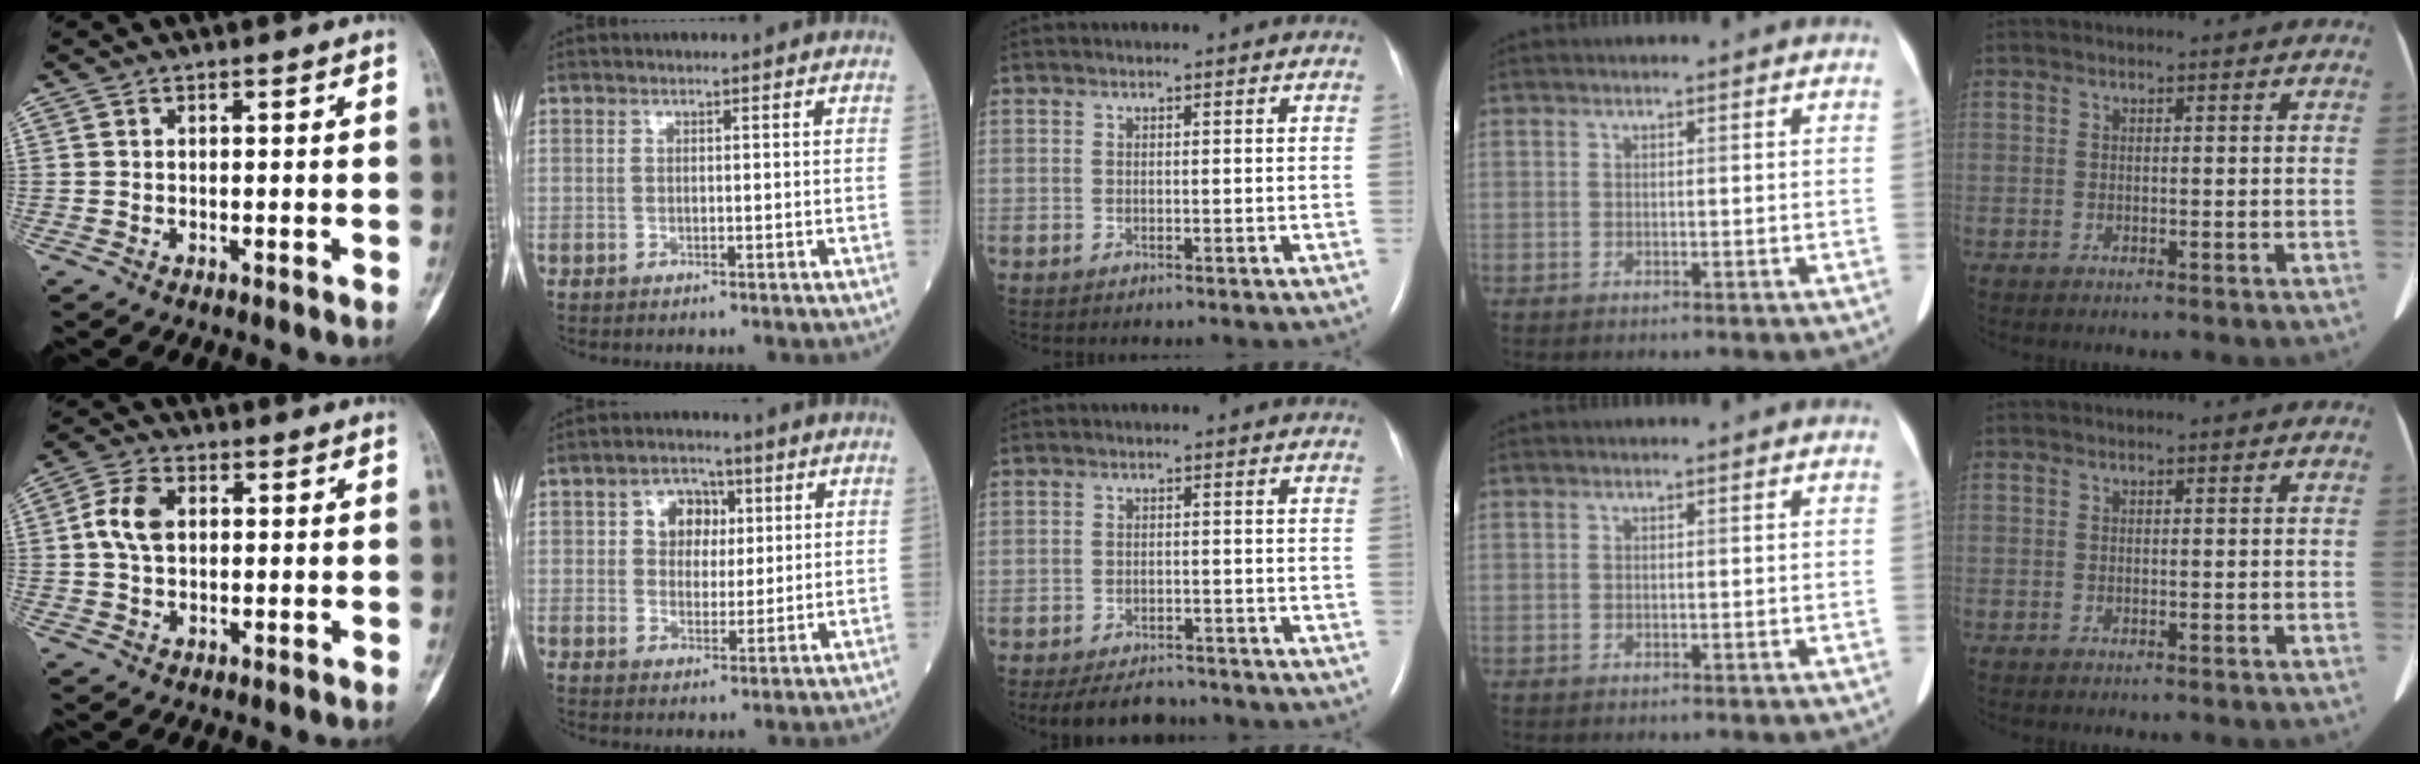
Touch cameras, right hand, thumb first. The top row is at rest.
{"thumb": {"total": 6.5, "force": [0.8, 4.4, 4.8], "torque": [-0.097, 0.012, 0.011]}, "index": {"total": 6.1, "force": [1.7, 5.0, 3.0], "torque": [-0.044, 0.018, 0.030]}, "middle": {"total": 6.7, "force": [-6.1, 2.3, 1.7], "torque": [-0.025, -0.007, -0.085]}}